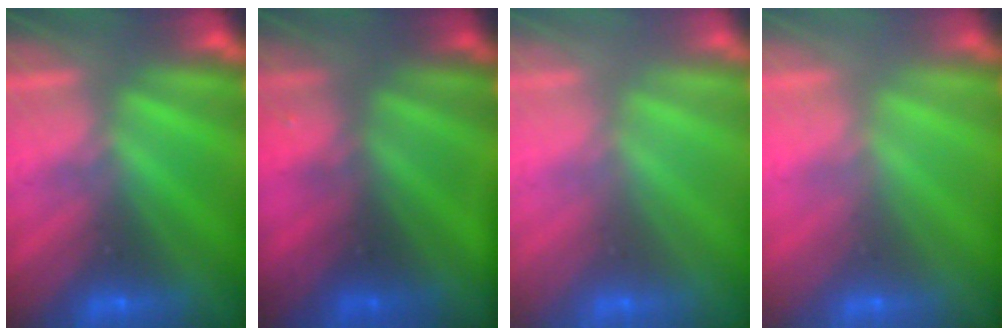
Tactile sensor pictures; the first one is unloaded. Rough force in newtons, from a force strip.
{"total": 7.3}
{"total": 2.7}
{"total": 2.6}